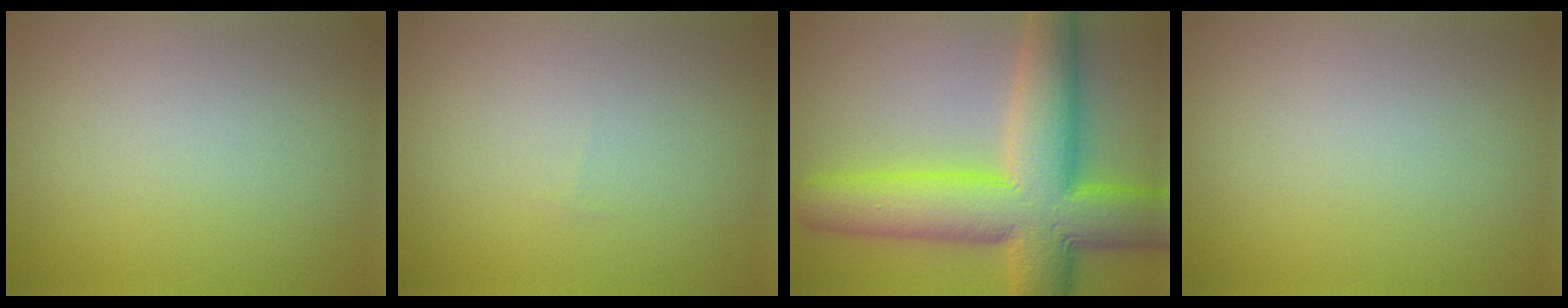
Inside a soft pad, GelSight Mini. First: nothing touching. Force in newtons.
{"total": 0.0}
{"total": 12.6, "press": 12.6, "slide": 0.2}
{"total": 0.0}